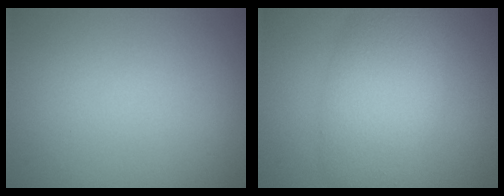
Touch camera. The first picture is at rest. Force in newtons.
{"total": 6.0, "press": 6.0, "slide": 0.3}